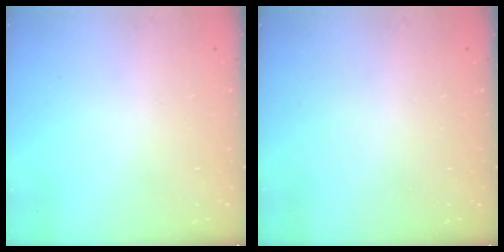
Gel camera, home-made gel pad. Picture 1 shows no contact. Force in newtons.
{"total": 0.0}